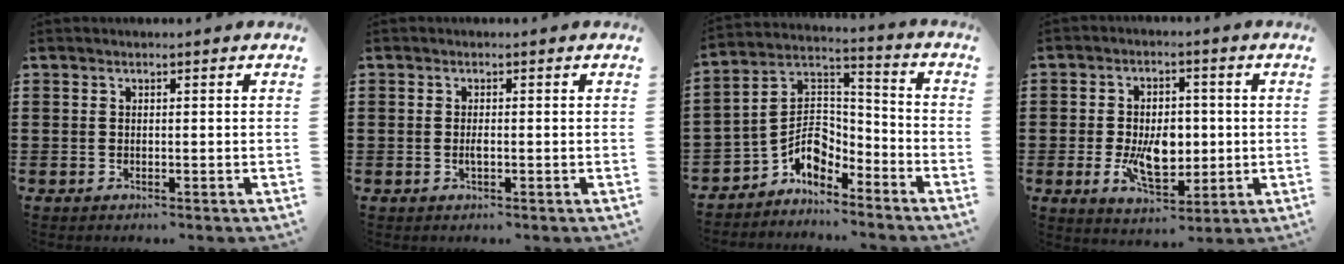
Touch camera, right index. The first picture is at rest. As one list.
[{"total": 1.2, "force": [-0.3, 0.3, 1.1], "torque": [-0.028, -0.005, -0.008]}, {"total": 6.9, "force": [-4.1, 4.5, 3.3], "torque": [-0.086, -0.003, -0.087]}, {"total": 8.7, "force": [-1.1, 5.0, 7.0], "torque": [-0.132, -0.002, -0.025]}]